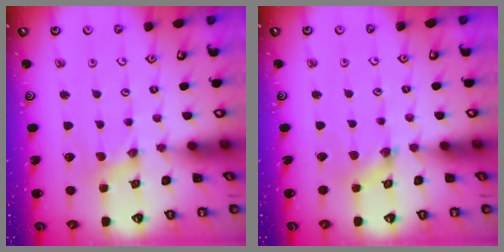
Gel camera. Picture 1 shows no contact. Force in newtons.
{"total": 2.0, "press": 2.0, "slide": 0.4}